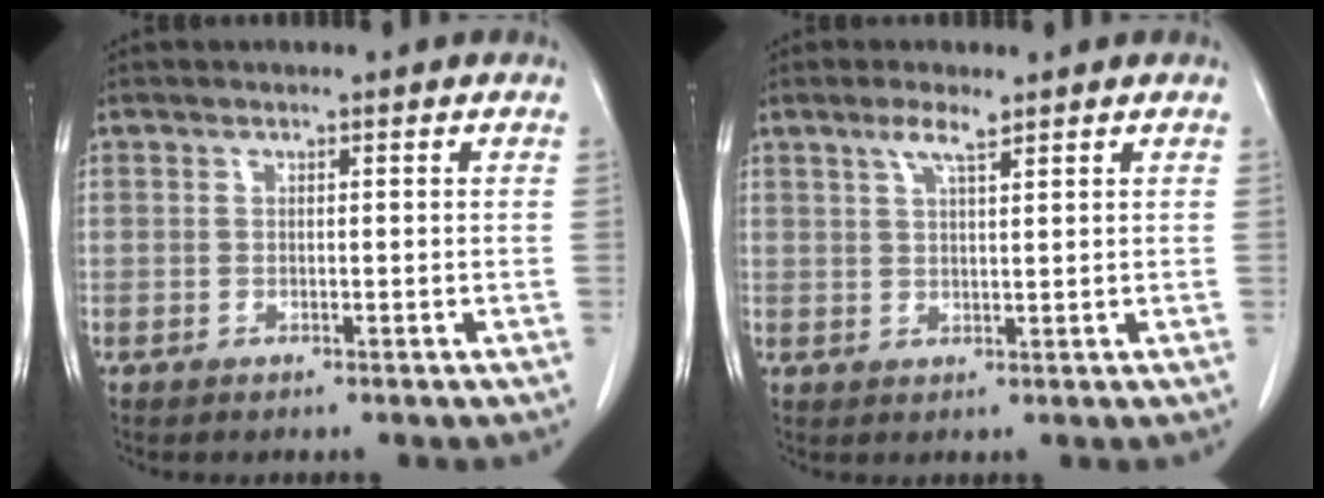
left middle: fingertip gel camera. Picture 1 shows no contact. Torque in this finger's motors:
{"motor_torque": [0.31, -0.26, 0.01, 0.01]}